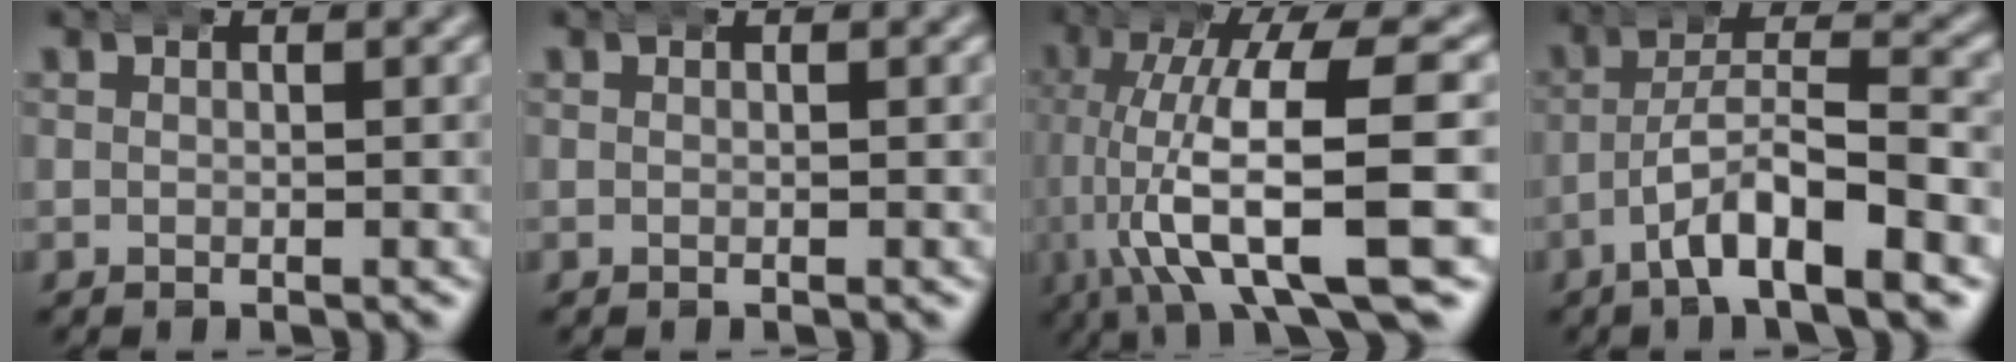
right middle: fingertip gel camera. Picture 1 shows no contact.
{"total": 0.0}
{"total": 11.9, "force": [-1.1, 4.9, 10.8], "torque": [-0.197, -0.015, -0.007]}
{"total": 5.6, "force": [-3.1, 1.4, 4.4], "torque": [-0.072, 0.006, -0.053]}